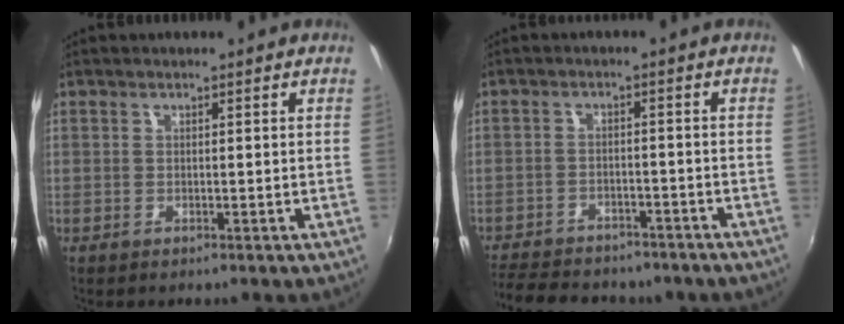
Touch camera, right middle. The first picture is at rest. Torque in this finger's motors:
{"motor_torque": [1.01, -1.13, 0.34, 0.13]}